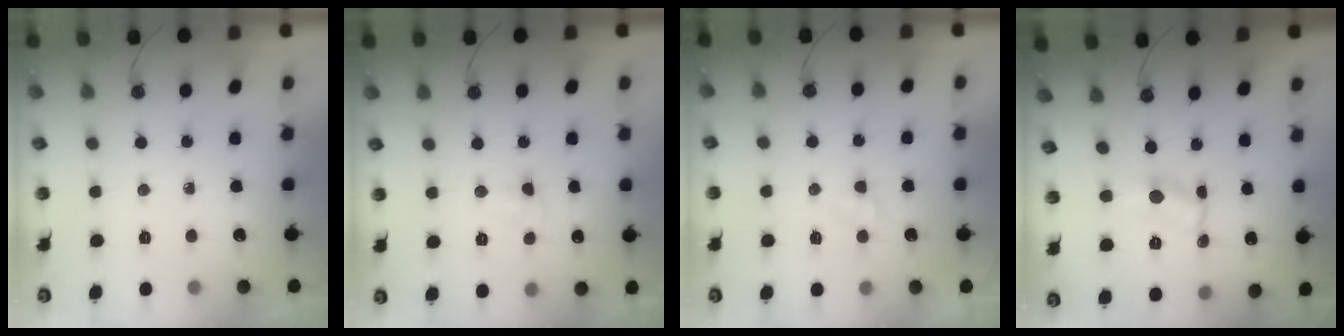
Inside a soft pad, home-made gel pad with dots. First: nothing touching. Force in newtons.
{"total": 5.3, "press": 5.2, "slide": 0.9}
{"total": 2.6, "press": 2.6, "slide": 0.3}
{"total": 0.9, "press": 0.8, "slide": 0.2}